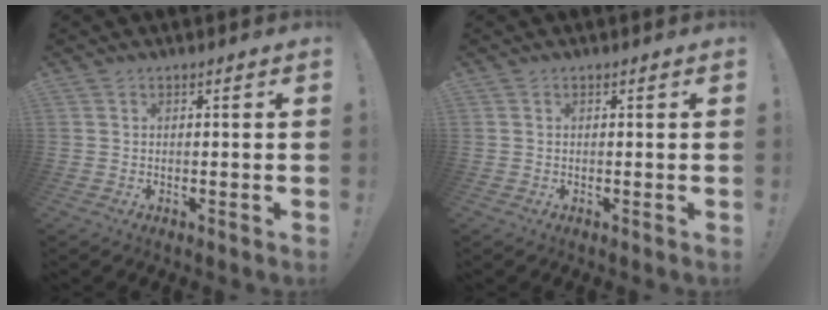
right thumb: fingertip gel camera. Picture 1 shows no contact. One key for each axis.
{"total": 0.0}